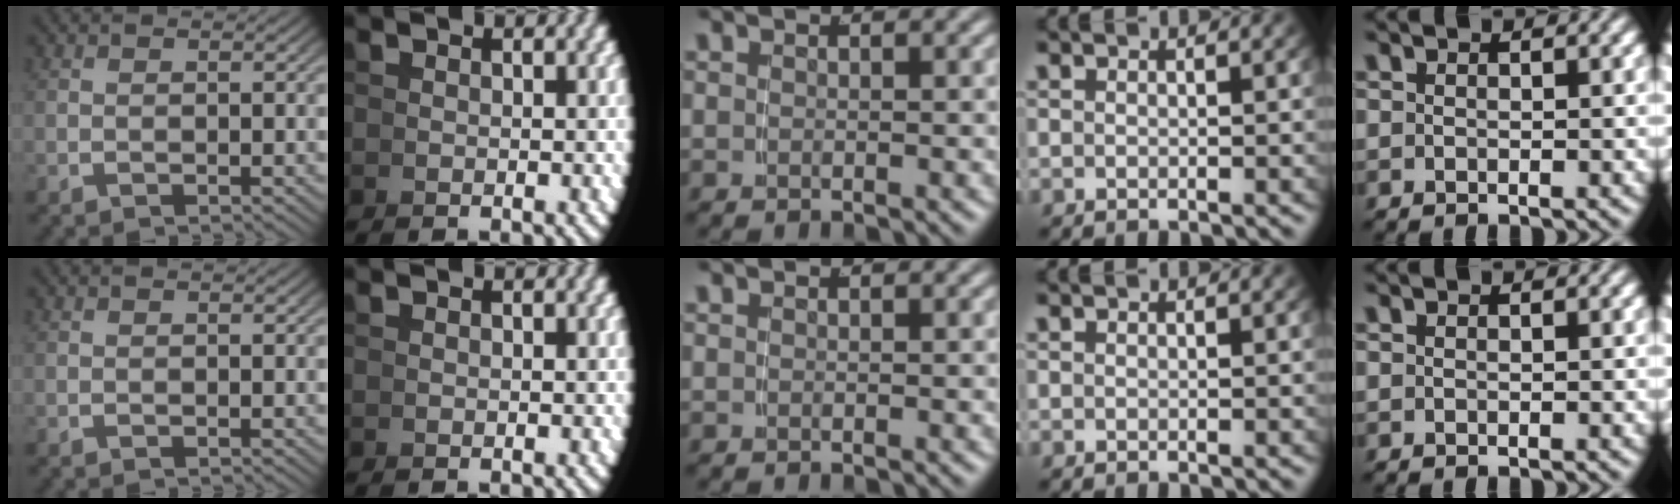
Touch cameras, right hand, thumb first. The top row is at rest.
{}